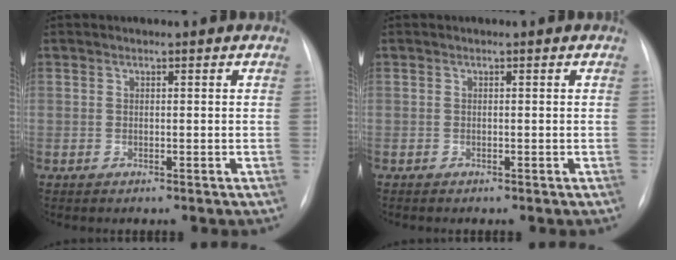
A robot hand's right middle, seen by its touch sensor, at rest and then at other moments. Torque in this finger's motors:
{"motor_torque": [0.64, -0.85, 0.01, 0.01]}